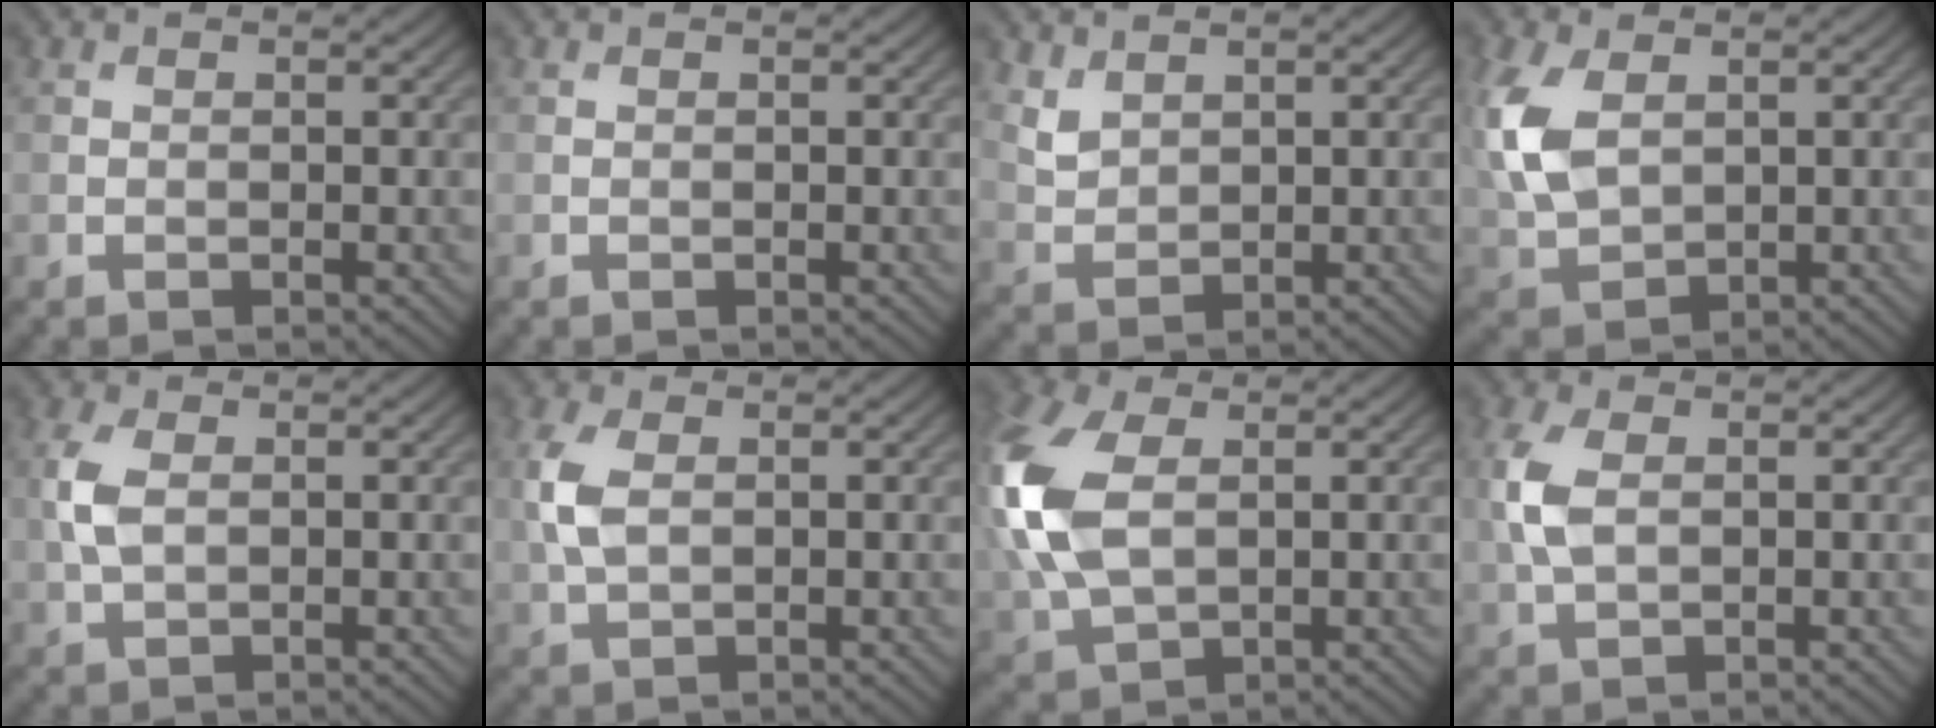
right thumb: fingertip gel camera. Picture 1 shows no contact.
{"total": 0.0}
{"total": 2.9, "force": [2.0, 1.6, 1.4], "torque": [-0.039, -0.004, 0.049]}
{"total": 8.9, "force": [2.1, 5.7, 6.6], "torque": [-0.200, 0.002, 0.047]}
{"total": 4.0, "force": [0.5, 2.3, 3.2], "torque": [-0.089, 0.004, 0.010]}
{"total": 4.6, "force": [0.7, 2.7, 3.6], "torque": [-0.102, 0.005, 0.014]}
{"total": 13.3, "force": [1.5, 8.4, 10.2], "torque": [-0.303, 0.004, 0.032]}
{"total": 5.1, "force": [0.6, 3.0, 4.0], "torque": [-0.114, 0.006, 0.012]}